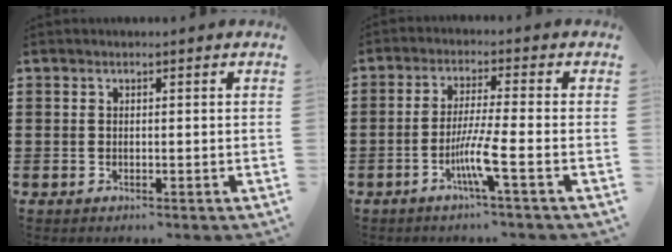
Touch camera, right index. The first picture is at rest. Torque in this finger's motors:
{"motor_torque": [2.14, 0.00, 0.47, 0.13]}